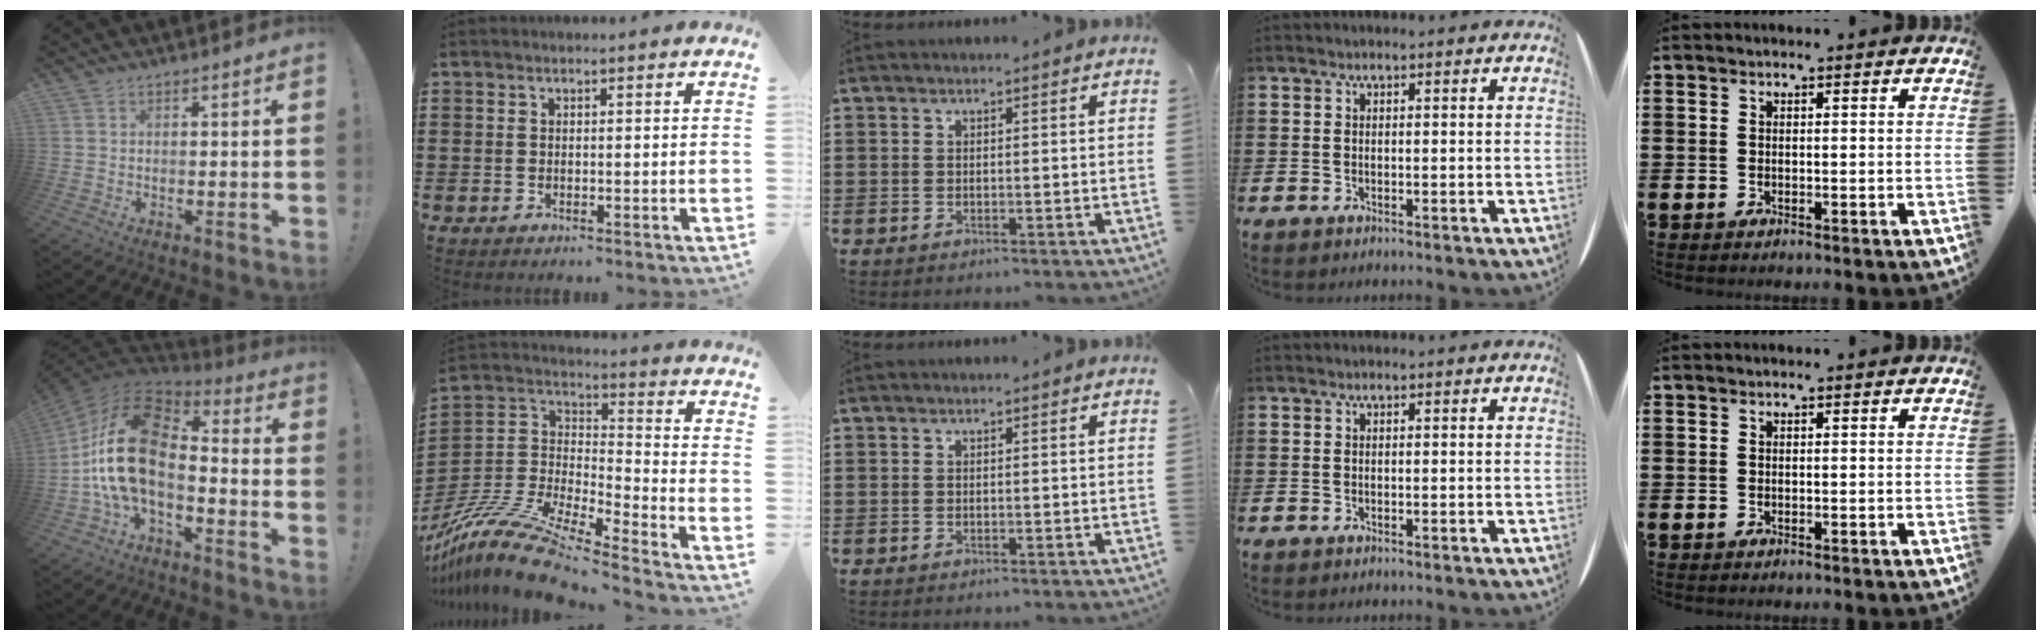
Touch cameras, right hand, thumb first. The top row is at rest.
{"thumb": {"total": 18.8, "force": [-0.9, 10.6, 15.6], "torque": [-0.311, 0.006, -0.011]}, "index": {"total": 13.3, "force": [-11.4, 1.6, 6.8], "torque": [-0.150, 0.018, -0.228]}}